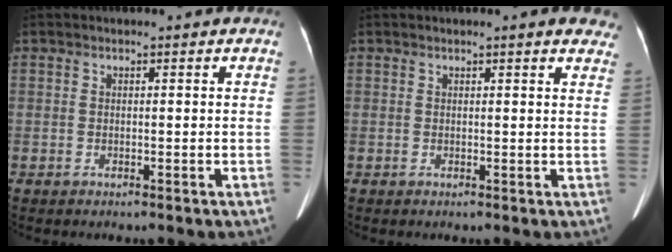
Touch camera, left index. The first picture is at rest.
{"total": 5.1, "force": [4.2, 1.0, 2.7], "torque": [-0.016, 0.002, 0.032]}